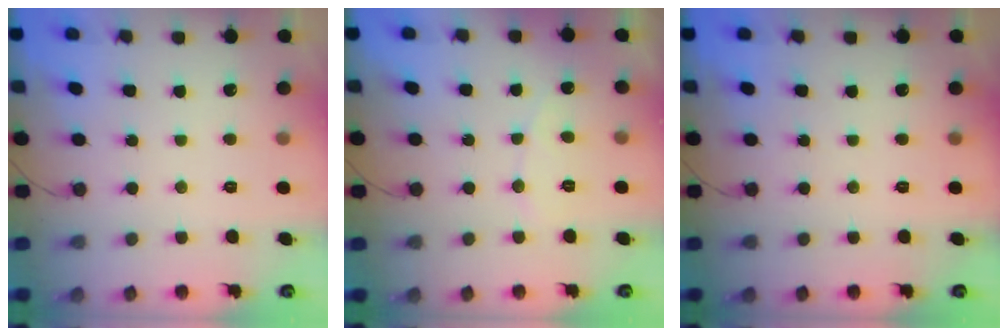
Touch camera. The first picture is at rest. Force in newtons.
{"total": 4.5, "press": 4.5, "slide": 0.3}
{"total": 0.0}